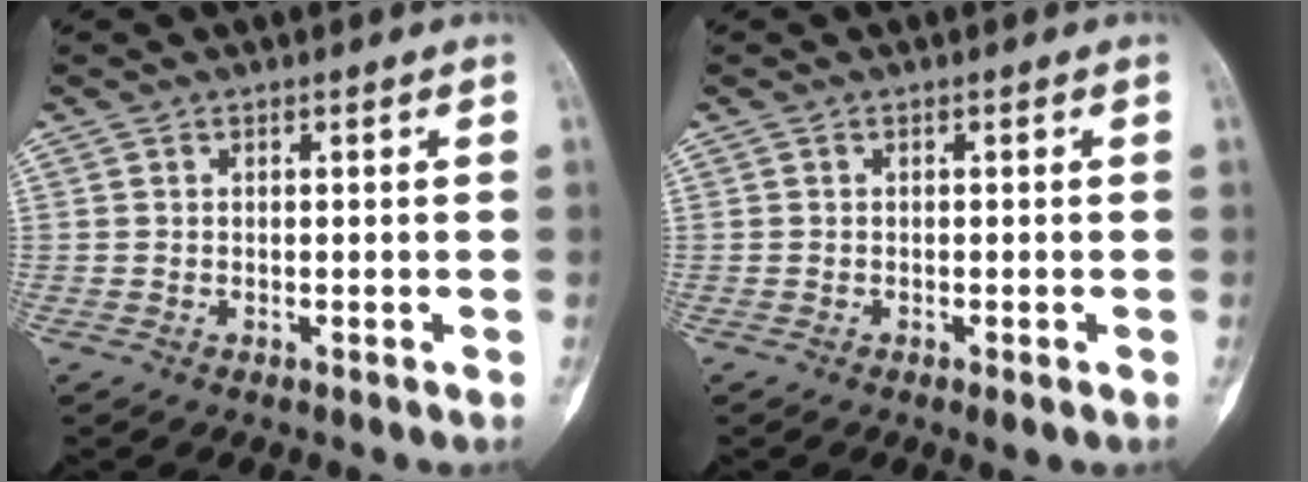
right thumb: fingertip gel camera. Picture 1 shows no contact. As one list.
[{"total": 1.2, "force": [-0.6, 0.2, 1.0], "torque": [-0.019, -0.004, -0.010]}]